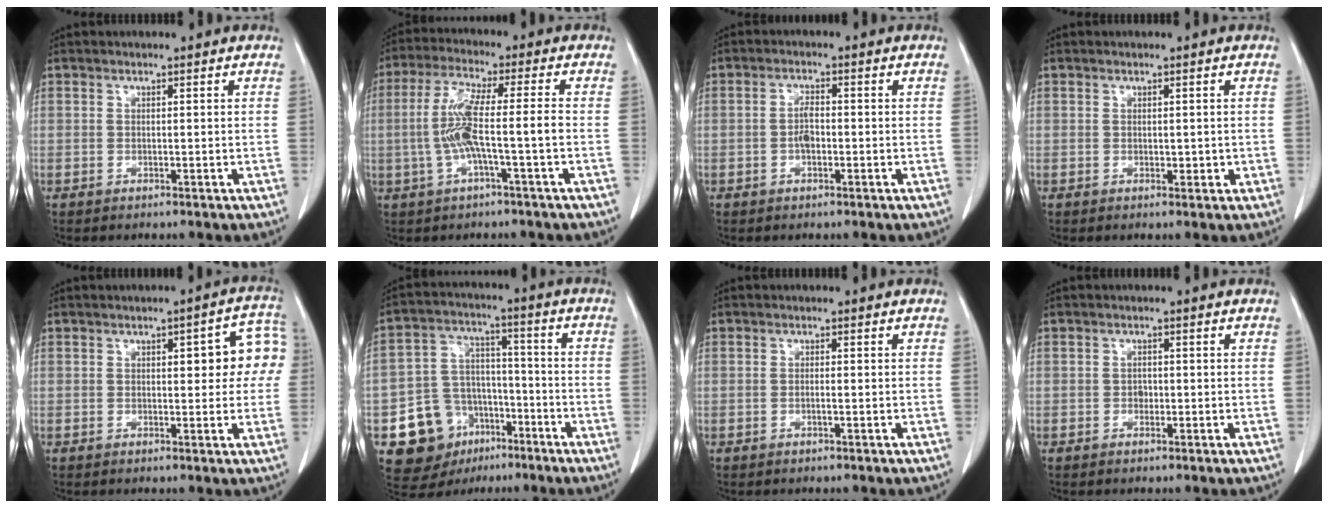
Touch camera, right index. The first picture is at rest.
{"total": 8.1, "force": [-1.4, 0.3, 8.0], "torque": [-0.167, 0.015, -0.029]}
{"total": 2.6, "force": [-0.6, 1.0, 2.3], "torque": [-0.045, 0.003, -0.010]}
{"total": 1.0, "force": [0.0, 0.6, 0.8], "torque": [-0.008, -0.002, 0.001]}
{"total": 8.0, "force": [1.4, 2.8, 7.4], "torque": [-0.076, 0.031, 0.013]}
{"total": 12.6, "force": [-6.1, 10.0, 4.6], "torque": [-0.082, 0.040, -0.088]}
{"total": 0.6, "force": [-0.2, 0.0, 0.6], "torque": [-0.012, 0.000, -0.003]}
{"total": 1.0, "force": [-0.2, 0.8, 0.6], "torque": [-0.007, 0.003, -0.005]}